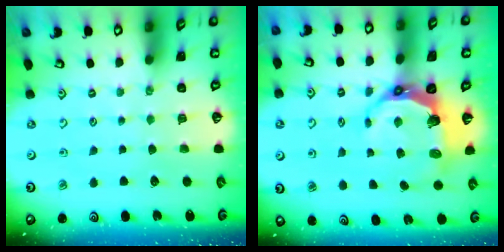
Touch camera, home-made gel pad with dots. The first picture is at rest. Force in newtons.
{"total": 9.2, "press": 7.5, "slide": 5.2}